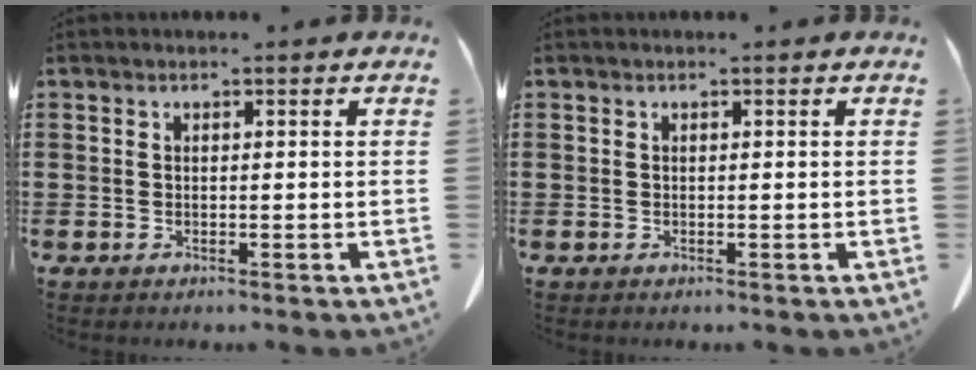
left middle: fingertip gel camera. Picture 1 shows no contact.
{"total": 0.0}